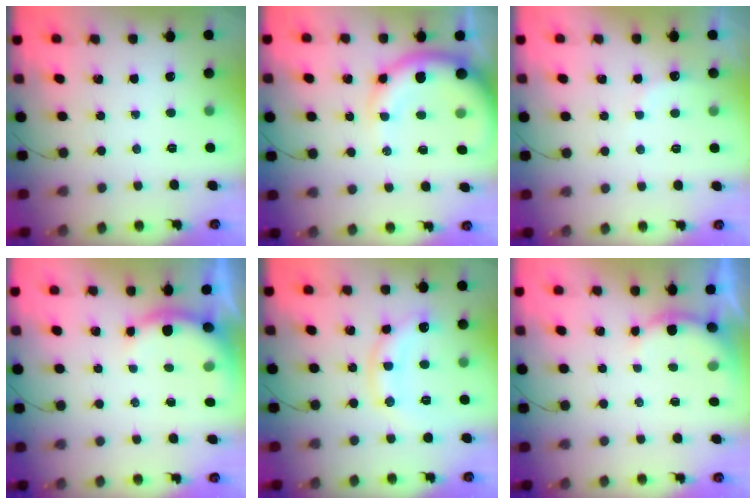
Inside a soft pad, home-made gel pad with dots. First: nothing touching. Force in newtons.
{"total": 12.8, "press": 12.5, "slide": 2.8}
{"total": 5.3, "press": 5.2, "slide": 1.0}
{"total": 5.2, "press": 5.2, "slide": 0.3}
{"total": 10.3, "press": 10.3, "slide": 0.8}
{"total": 5.2, "press": 5.2, "slide": 0.5}